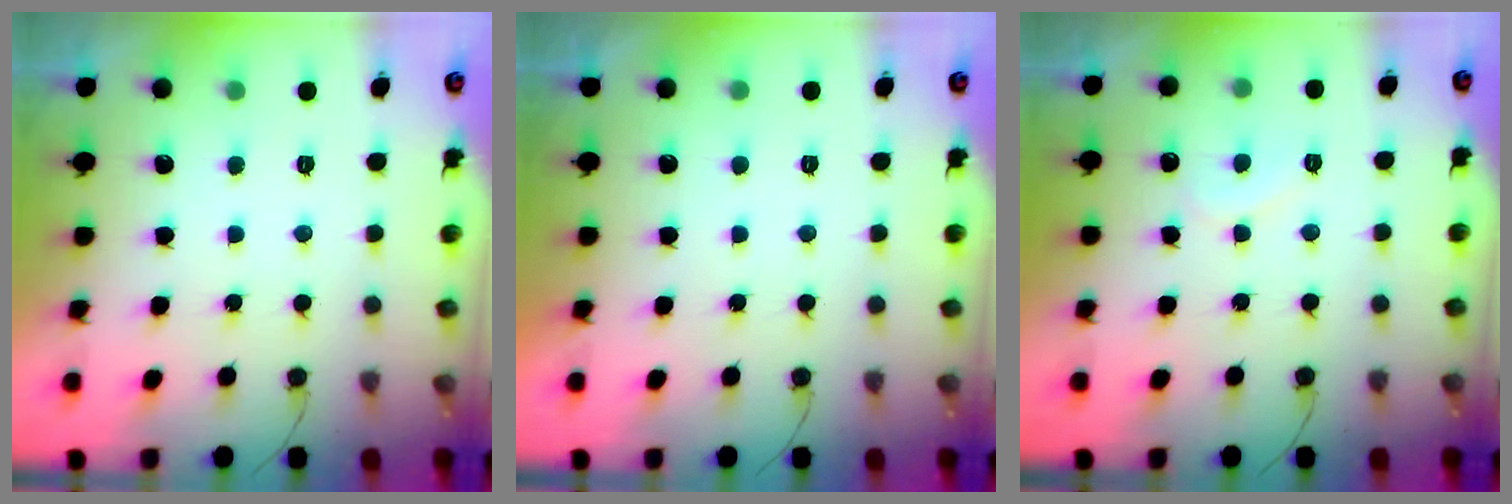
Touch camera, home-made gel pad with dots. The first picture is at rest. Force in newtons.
{"total": 1.7, "press": 1.7, "slide": 0.0}
{"total": 5.5, "press": 5.5, "slide": 0.4}